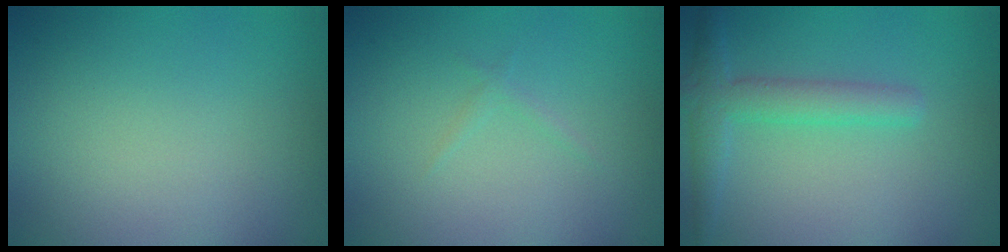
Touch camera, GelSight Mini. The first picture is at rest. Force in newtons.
{"total": 0.5, "press": 0.5, "slide": 0.1}
{"total": 3.0, "press": 3.0, "slide": 0.1}